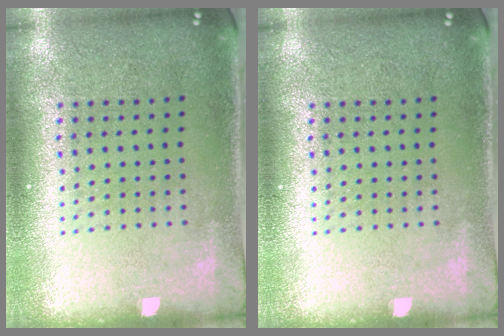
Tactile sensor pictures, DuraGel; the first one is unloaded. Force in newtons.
{"total": 0.0}